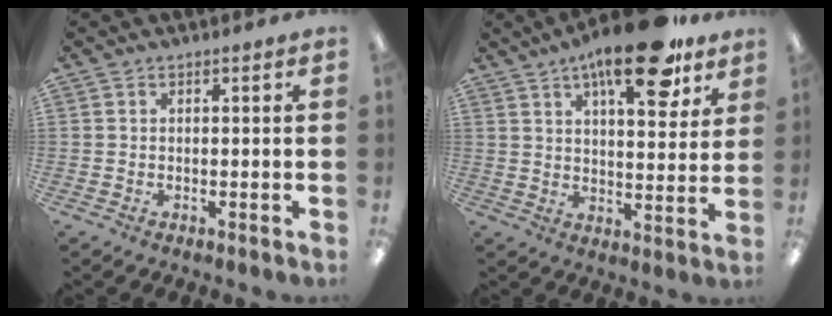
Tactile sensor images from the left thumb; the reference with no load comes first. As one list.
[{"total": 17.0, "force": [10.7, 5.7, 11.8], "torque": [-0.169, -0.049, 0.169]}]